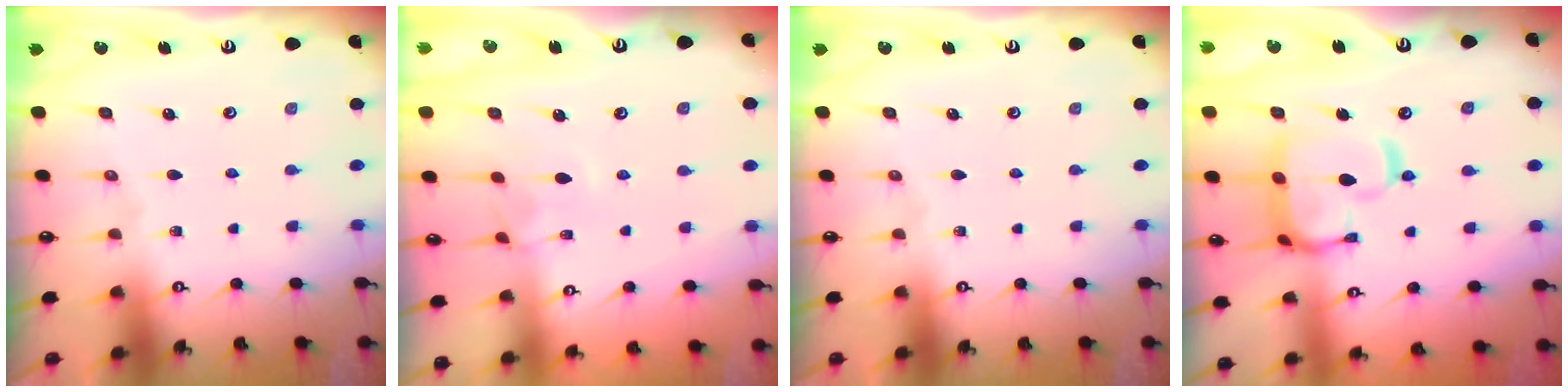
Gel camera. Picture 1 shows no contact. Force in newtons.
{"total": 2.9, "press": 2.8, "slide": 0.4}
{"total": 0.0}
{"total": 13.4, "press": 13.3, "slide": 1.4}